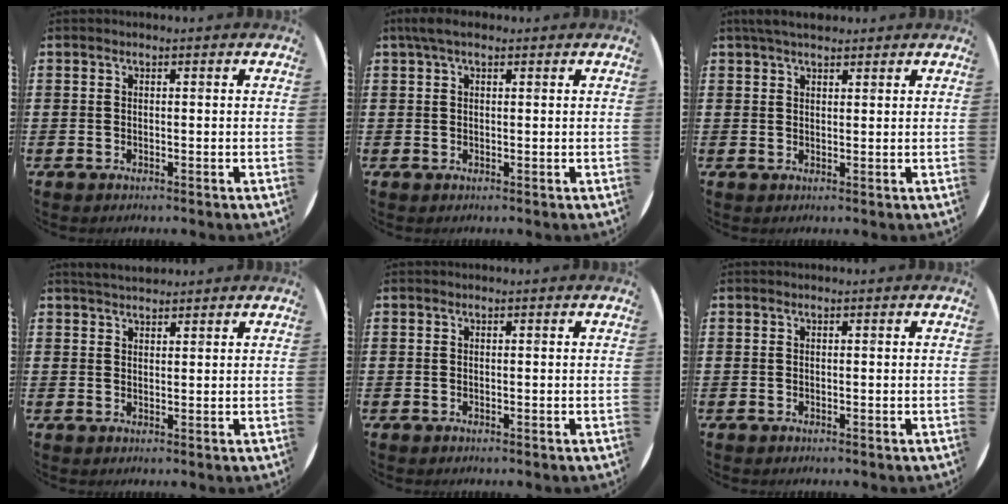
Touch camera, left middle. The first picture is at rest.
{"total": 2.2, "force": [1.3, 0.8, 1.5], "torque": [-0.031, 0.007, 0.022]}
{"total": 2.9, "force": [2.5, 0.8, 1.2], "torque": [-0.027, 0.004, 0.046]}
{"total": 2.7, "force": [2.6, 0.5, 0.4], "torque": [-0.011, -0.001, 0.049]}
{"total": 0.0}
{"total": 0.0}